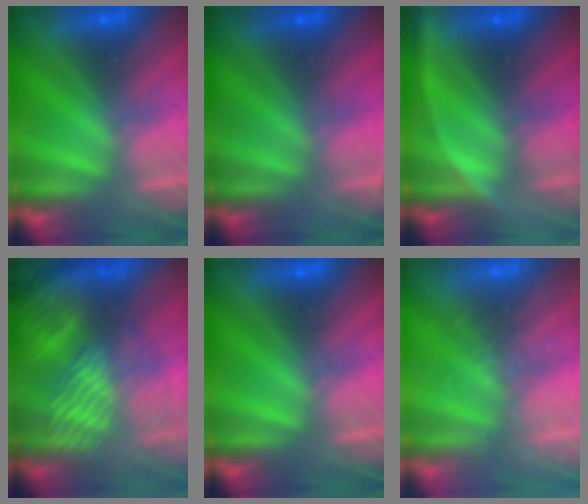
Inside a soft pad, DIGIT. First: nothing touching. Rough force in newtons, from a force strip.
{"total": 2.4}
{"total": 3.0}
{"total": 8.4}
{"total": 0.0}
{"total": 1.9}